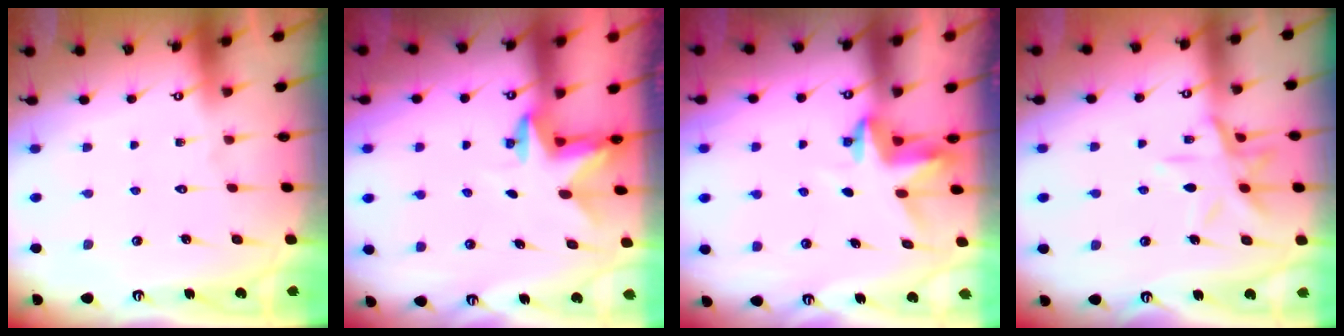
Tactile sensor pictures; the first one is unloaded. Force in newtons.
{"total": 2.4, "press": 2.3, "slide": 0.4}
{"total": 3.5, "press": 3.5, "slide": 0.3}
{"total": 11.9, "press": 11.8, "slide": 0.8}